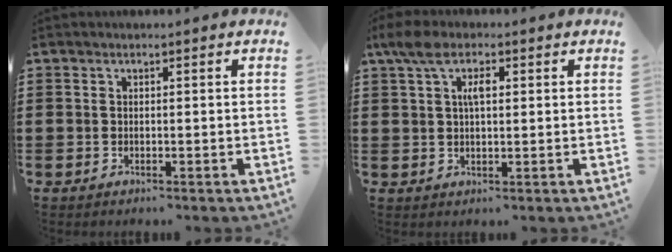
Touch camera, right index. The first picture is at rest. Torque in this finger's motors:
{"motor_torque": [0.91, -0.01, 0.20, 0.09]}